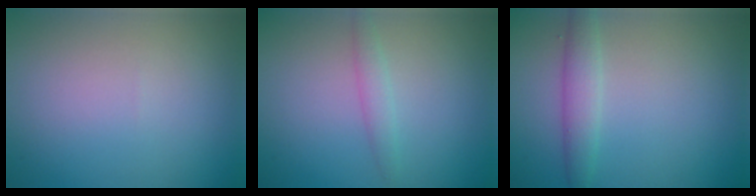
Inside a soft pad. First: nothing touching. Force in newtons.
{"total": 1.5, "press": 1.5, "slide": 0.0}
{"total": 2.4, "press": 2.4, "slide": 0.1}